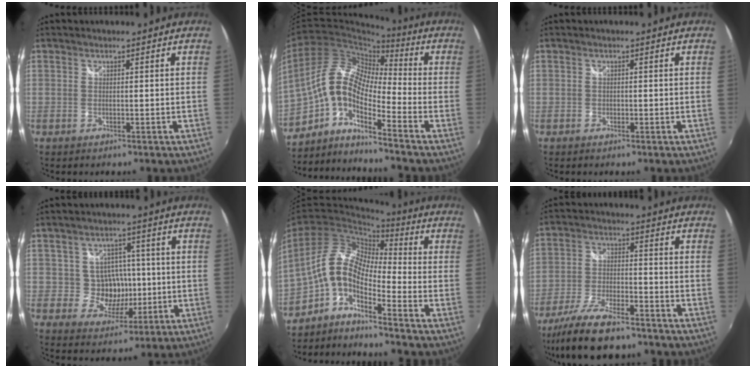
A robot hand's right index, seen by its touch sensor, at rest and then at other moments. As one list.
[{"total": 10.8, "force": [-4.0, 3.6, 9.4], "torque": [-0.165, 0.010, -0.094]}, {"total": 0.5, "force": [-0.4, 0.3, 0.1], "torque": [-0.003, -0.001, -0.007]}, {"total": 7.1, "force": [-0.4, 6.7, 2.2], "torque": [-0.046, 0.014, 0.003]}, {"total": 8.0, "force": [-3.9, 2.6, 6.5], "torque": [-0.112, 0.012, -0.091]}, {"total": 13.9, "force": [-11.4, 3.6, 7.2], "torque": [-0.164, -0.027, -0.201]}]